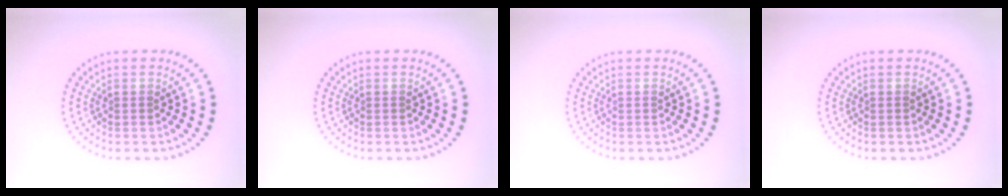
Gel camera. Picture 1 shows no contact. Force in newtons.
{"total": 0.0}
{"total": 0.0}
{"total": 0.0}